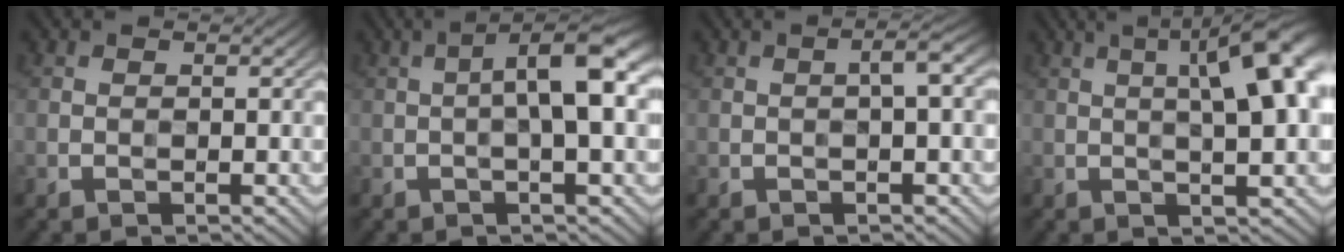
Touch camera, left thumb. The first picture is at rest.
{"total": 9.2, "force": [0.2, 2.5, 8.9], "torque": [-0.128, 0.017, -0.004]}
{"total": 3.2, "force": [-0.2, 0.5, 3.1], "torque": [-0.045, 0.010, -0.004]}
{"total": 12.4, "force": [2.9, 3.7, 11.5], "torque": [-0.138, 0.034, 0.034]}